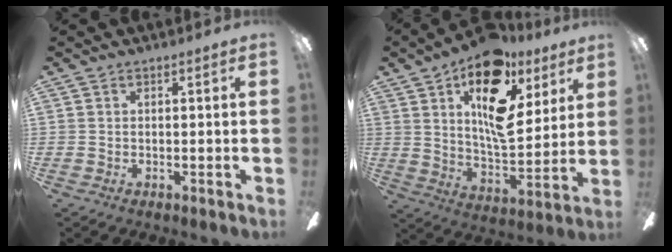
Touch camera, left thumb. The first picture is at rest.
{"total": 20.5, "force": [11.0, 9.8, 14.3], "torque": [-0.219, -0.053, 0.188]}